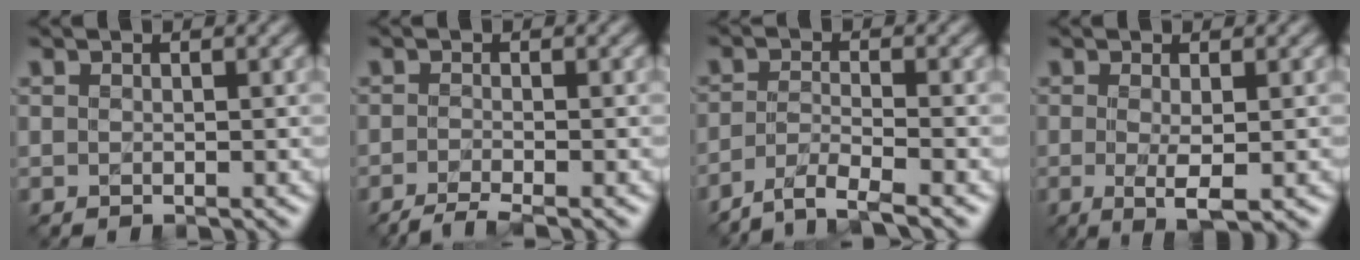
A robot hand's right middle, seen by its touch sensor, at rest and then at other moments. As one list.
[{"total": 2.4, "force": [-1.8, 0.3, 1.6], "torque": [-0.025, -0.006, -0.045]}, {"total": 4.0, "force": [-3.1, 0.6, 2.3], "torque": [-0.042, -0.003, -0.065]}, {"total": 2.7, "force": [-0.4, 0.3, 2.6], "torque": [-0.051, -0.009, -0.005]}]